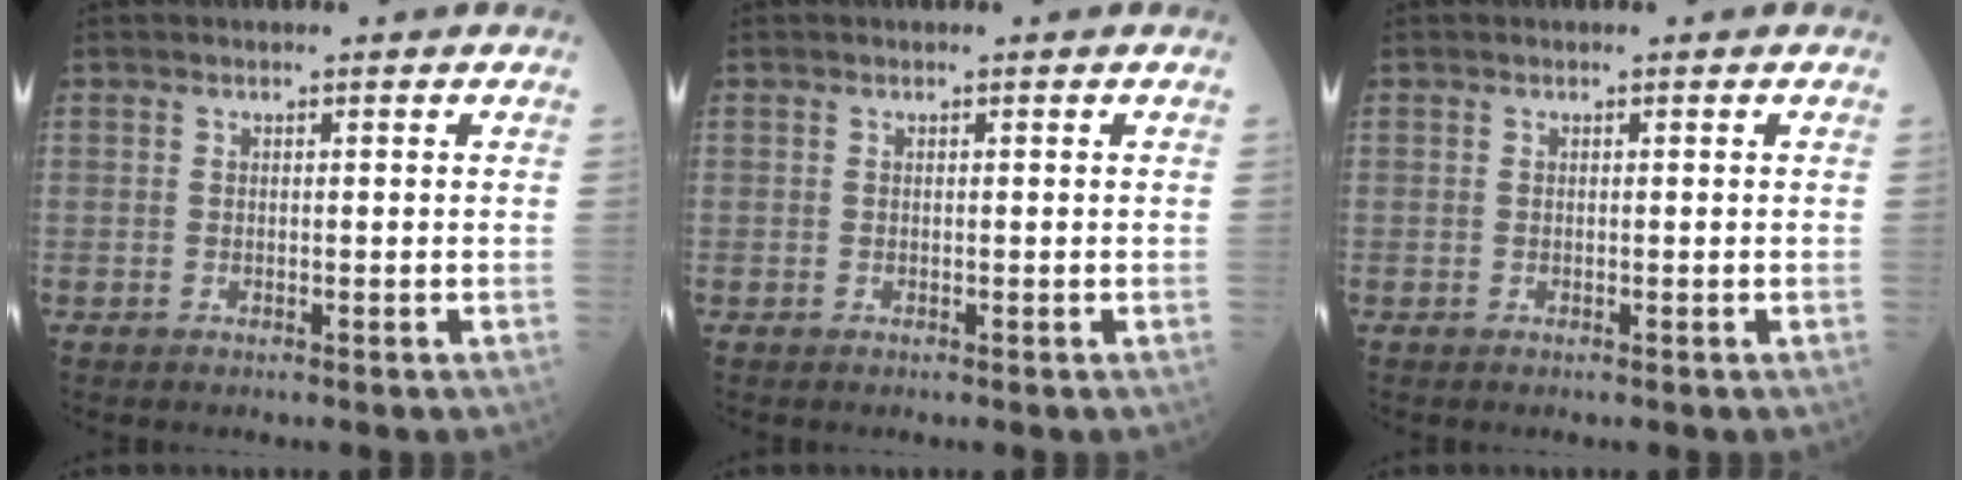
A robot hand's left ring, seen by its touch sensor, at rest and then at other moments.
{"total": 0.0}
{"total": 0.0}